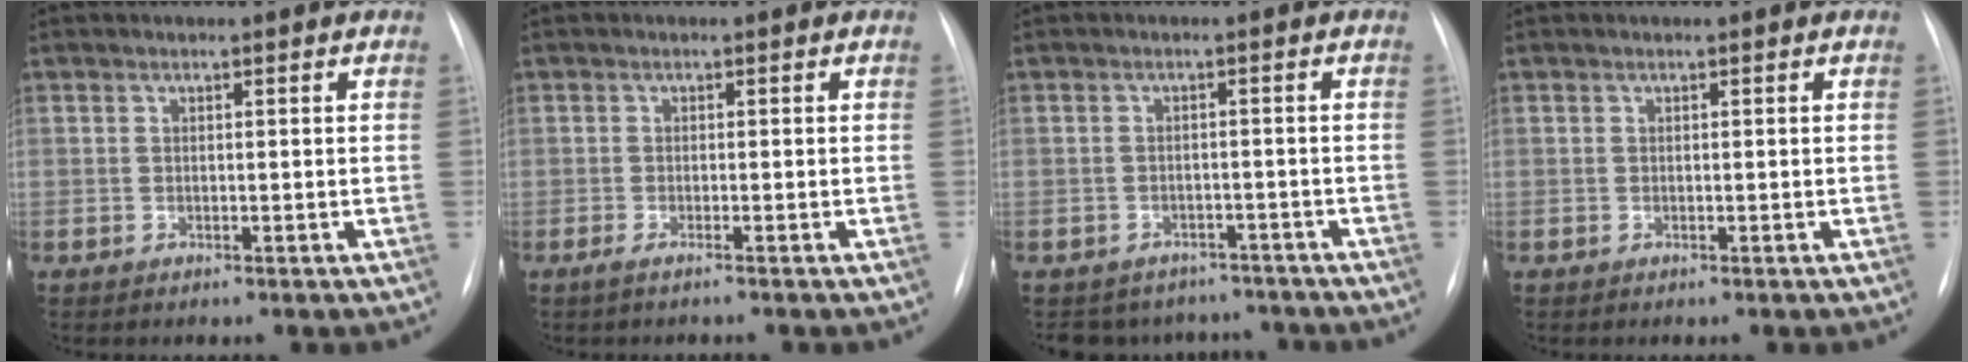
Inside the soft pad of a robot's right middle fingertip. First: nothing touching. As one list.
[{"total": 1.6, "force": [-1.3, -0.2, 1.0], "torque": [-0.019, -0.001, -0.021]}, {"total": 7.7, "force": [-6.8, 3.5, 0.0], "torque": [0.005, 0.017, -0.080]}, {"total": 0.0}]